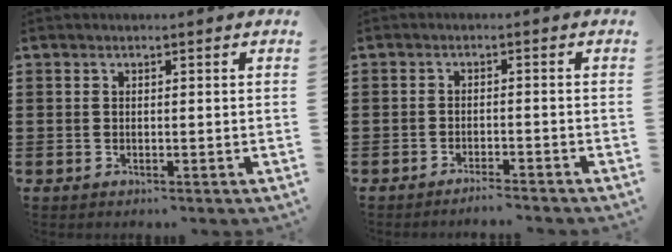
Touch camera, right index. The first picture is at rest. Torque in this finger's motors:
{"motor_torque": [0.34, -0.26, 0.07, 0.00]}